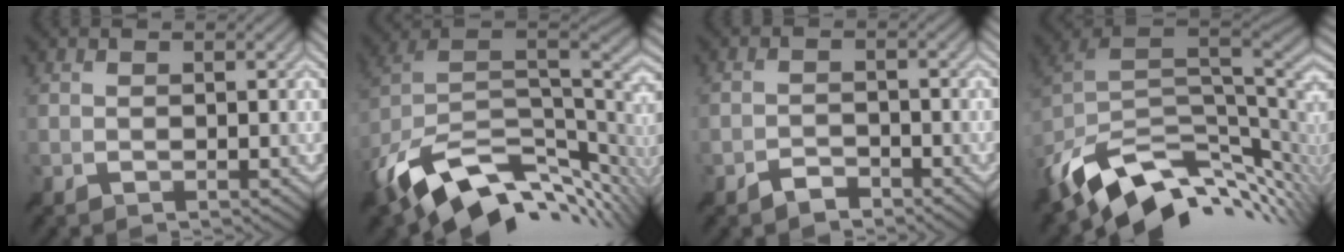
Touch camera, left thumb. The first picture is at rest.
{"total": 15.7, "force": [-6.0, 8.9, 11.5], "torque": [-0.247, -0.018, -0.098]}
{"total": 2.2, "force": [-1.9, 0.7, 0.6], "torque": [-0.004, 0.002, -0.040]}
{"total": 13.9, "force": [-5.0, 8.3, 10.0], "torque": [-0.205, -0.030, -0.076]}